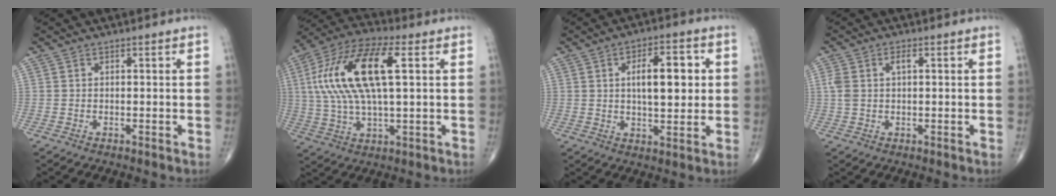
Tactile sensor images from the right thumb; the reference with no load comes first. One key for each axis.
{"total": 19.3, "fx": 4.0, "fy": 7.2, "fz": 17.4, "tx": -0.360, "ty": 0.021, "tz": 0.067}
{"total": 10.5, "fx": 1.8, "fy": 4.6, "fz": 9.3, "tx": -0.119, "ty": 0.001, "tz": 0.027}
{"total": 3.7, "fx": 0.9, "fy": 1.9, "fz": 3.0, "tx": -0.081, "ty": 0.015, "tz": 0.020}